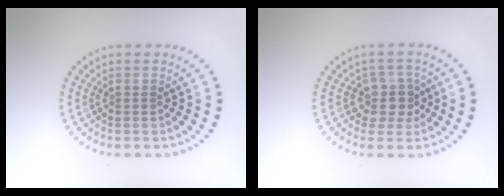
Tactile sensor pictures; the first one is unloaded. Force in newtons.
{"total": 2.8, "press": 2.4, "slide": 1.5}